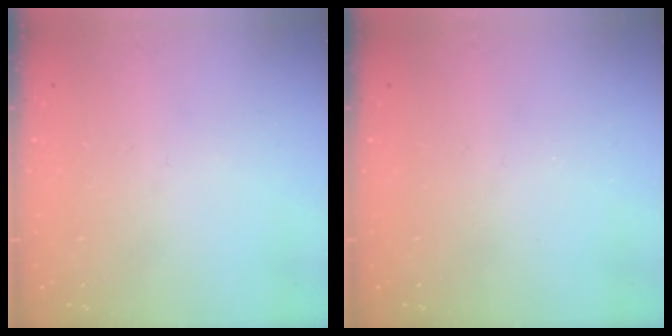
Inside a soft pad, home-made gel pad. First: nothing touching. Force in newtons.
{"total": 0.0}